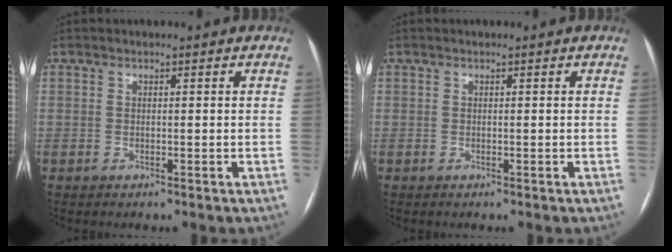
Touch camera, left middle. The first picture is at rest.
{"total": 0.0}